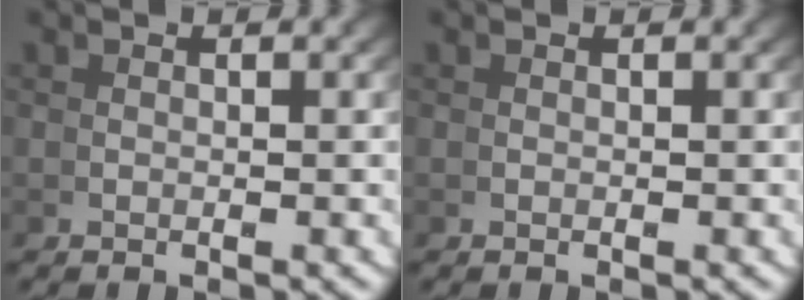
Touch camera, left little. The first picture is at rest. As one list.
[{"total": 0.0}]